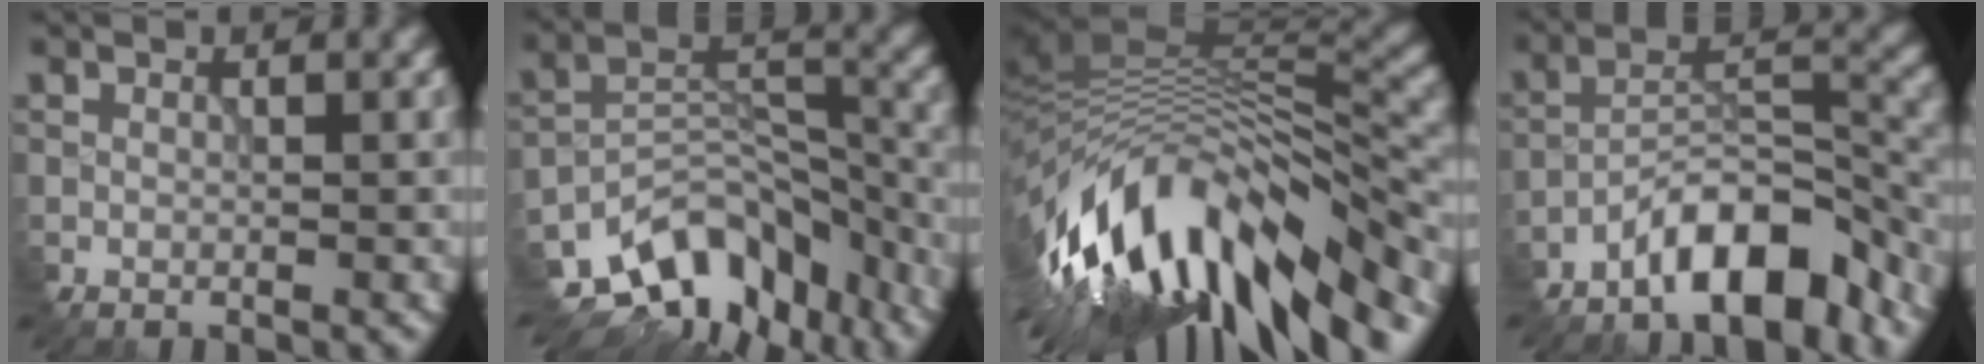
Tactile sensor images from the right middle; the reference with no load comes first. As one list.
[{"total": 9.9, "force": [-7.3, 5.2, 4.2], "torque": [-0.063, 0.001, -0.126]}, {"total": 14.9, "force": [-7.4, 5.7, 11.7], "torque": [-0.213, 0.016, -0.125]}, {"total": 7.6, "force": [-5.8, 2.2, 4.4], "torque": [-0.063, 0.018, -0.101]}]